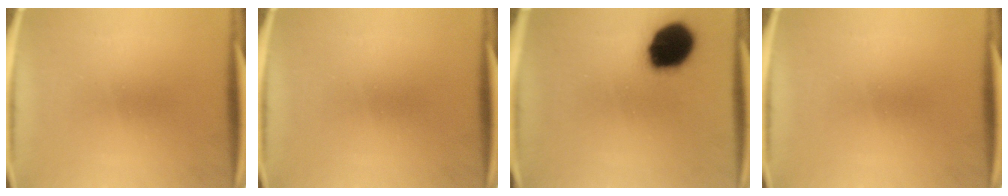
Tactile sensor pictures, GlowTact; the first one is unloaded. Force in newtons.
{"total": 0.0}
{"total": 17.3}
{"total": 0.0}